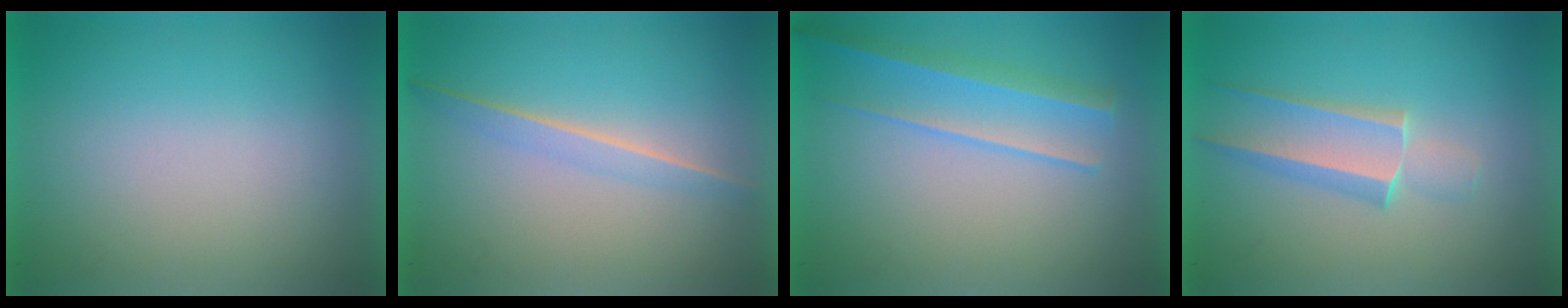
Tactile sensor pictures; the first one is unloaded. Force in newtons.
{"total": 1.3}
{"total": 2.2}
{"total": 2.2}